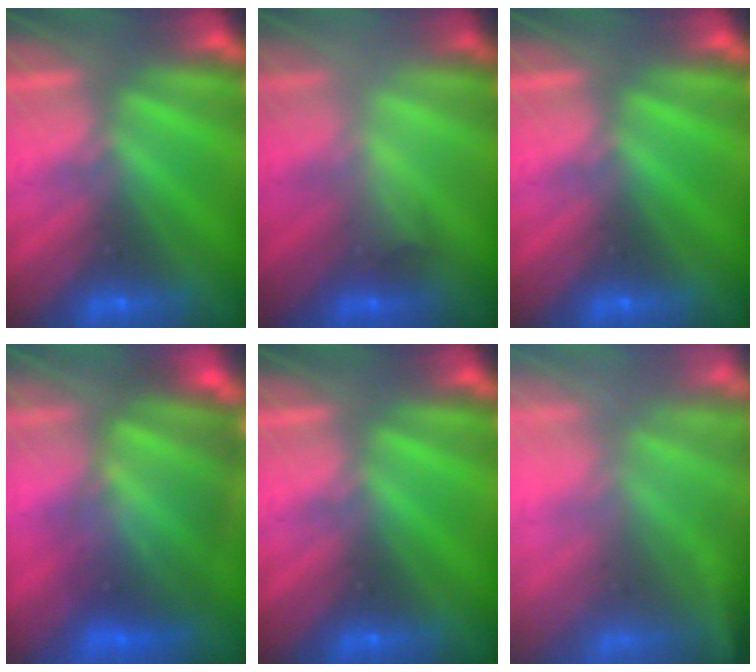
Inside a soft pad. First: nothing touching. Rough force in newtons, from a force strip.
{"total": 2.1}
{"total": 0.0}
{"total": 5.8}
{"total": 0.0}
{"total": 6.9}